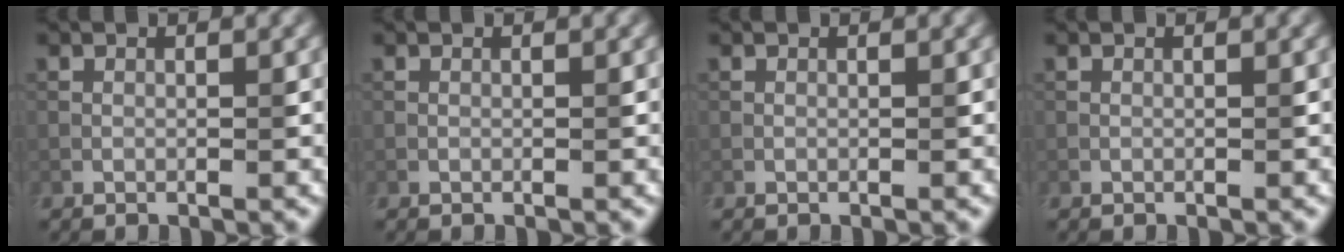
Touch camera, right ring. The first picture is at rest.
{"total": 0.0}
{"total": 0.0}
{"total": 0.0}